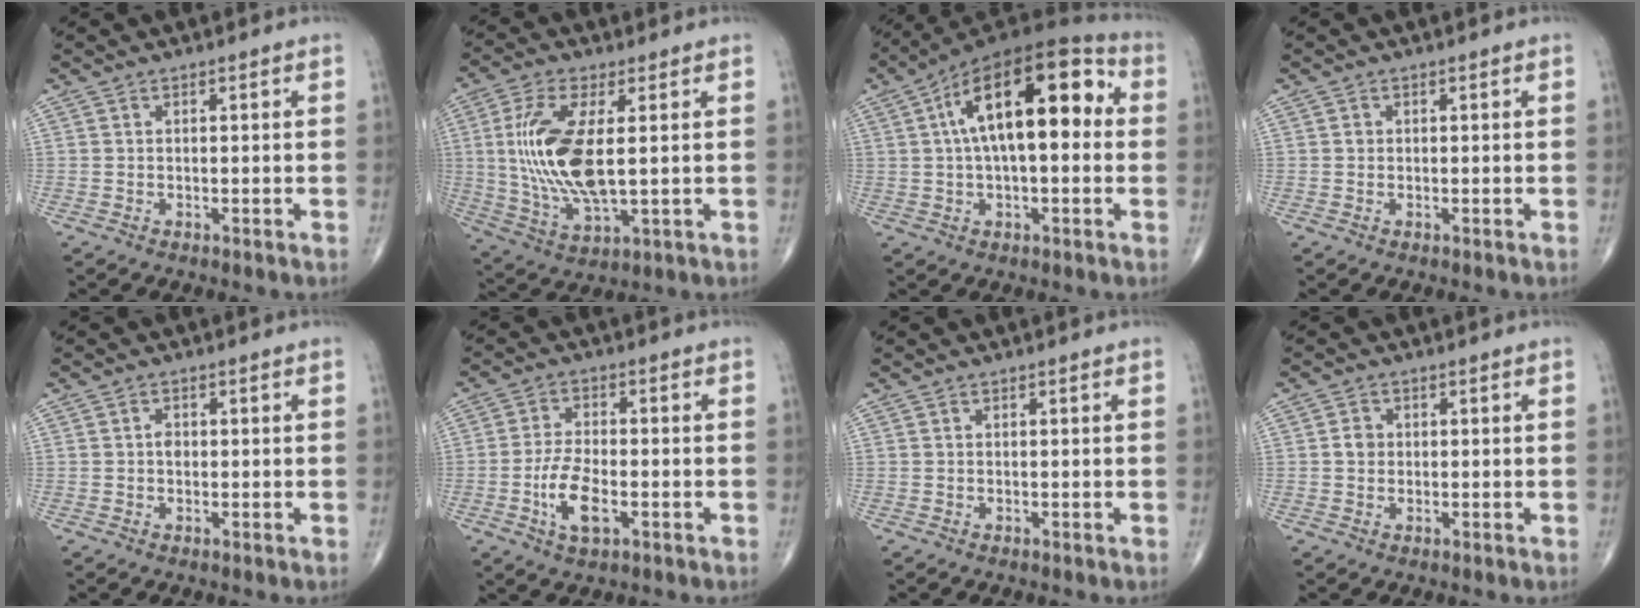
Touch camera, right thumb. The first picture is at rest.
{"total": 15.1, "force": [1.5, 5.8, 13.8], "torque": [-0.302, -0.014, 0.036]}
{"total": 19.7, "force": [3.5, 8.8, 17.3], "torque": [-0.263, 0.036, 0.042]}
{"total": 0.6, "force": [0.0, 0.6, 0.2], "torque": [0.001, 0.001, 0.000]}
{"total": 1.5, "force": [0.0, 1.1, 1.0], "torque": [-0.011, 0.003, -0.002]}
{"total": 7.6, "force": [-2.3, 3.4, 6.4], "torque": [-0.126, 0.009, -0.043]}
{"total": 0.0}
{"total": 2.2, "force": [0.1, 1.9, 1.0], "torque": [-0.009, 0.005, -0.001]}